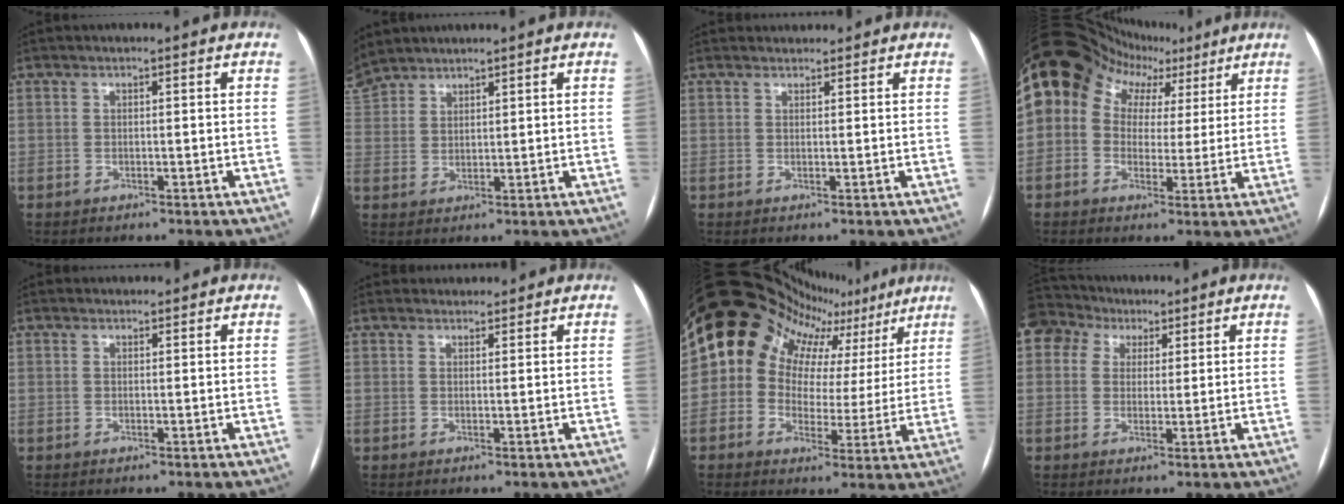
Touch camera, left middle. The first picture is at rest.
{"total": 8.2, "force": [7.4, 3.0, 1.9], "torque": [-0.065, 0.017, 0.159]}
{"total": 2.0, "force": [2.0, 0.5, 0.0], "torque": [-0.002, 0.022, 0.033]}
{"total": 14.3, "force": [5.4, 11.3, 7.0], "torque": [-0.119, 0.074, 0.083]}
{"total": 1.4, "force": [1.4, 0.4, 0.0], "torque": [-0.004, 0.018, 0.023]}
{"total": 3.0, "force": [2.9, 0.9, 0.0], "torque": [0.001, 0.023, 0.042]}
{"total": 21.0, "force": [12.5, 14.4, 8.9], "torque": [-0.147, 0.084, 0.146]}
{"total": 9.4, "force": [5.3, 7.2, 3.0], "torque": [-0.079, 0.052, 0.098]}